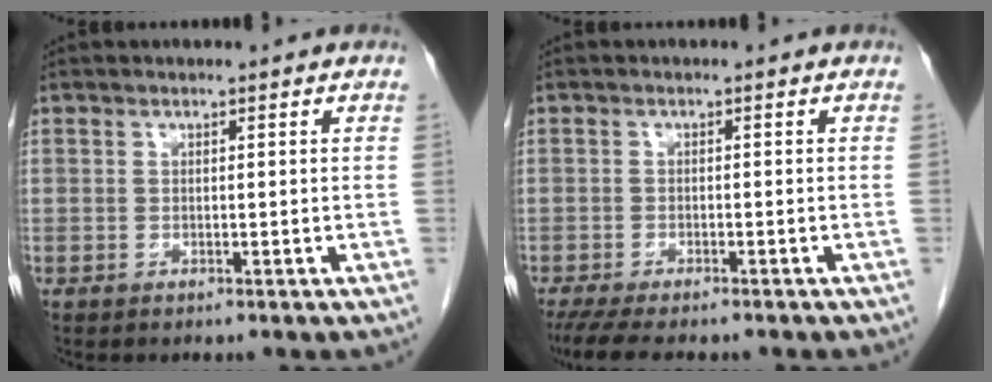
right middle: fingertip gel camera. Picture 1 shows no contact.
{"total": 9.0, "force": [-7.4, 1.7, 4.7], "torque": [-0.068, -0.011, -0.111]}